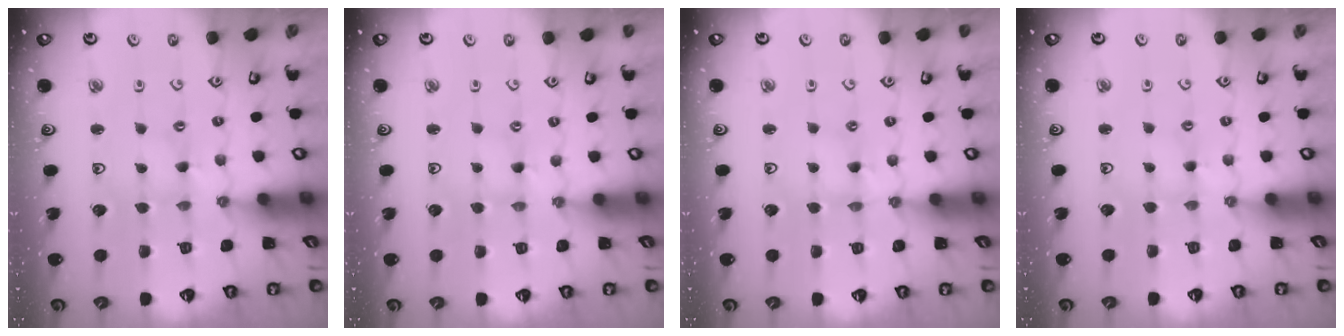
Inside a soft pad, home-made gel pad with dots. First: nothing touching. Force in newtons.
{"total": 1.1, "press": 1.0, "slide": 0.1}
{"total": 2.3, "press": 2.3, "slide": 0.3}
{"total": 1.8, "press": 1.8, "slide": 0.3}